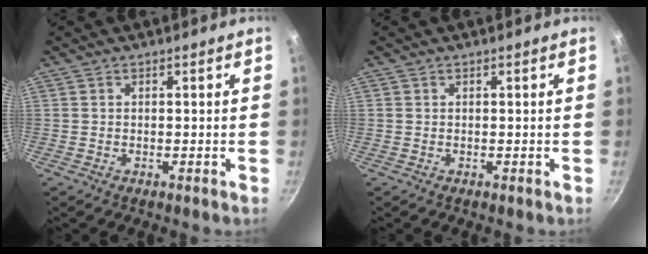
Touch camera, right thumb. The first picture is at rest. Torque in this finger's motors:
{"motor_torque": [-0.04, 0.25, 0.27, 0.30, -0.02]}